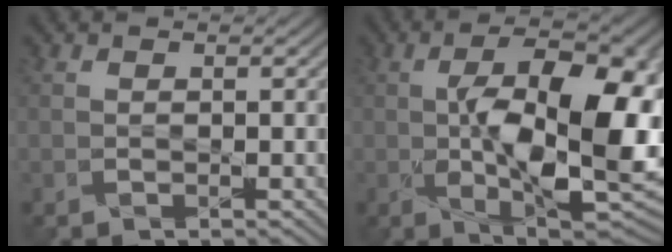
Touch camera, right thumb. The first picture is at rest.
{"total": 15.2, "force": [-0.5, 7.2, 13.4], "torque": [-0.204, -0.013, 0.000]}